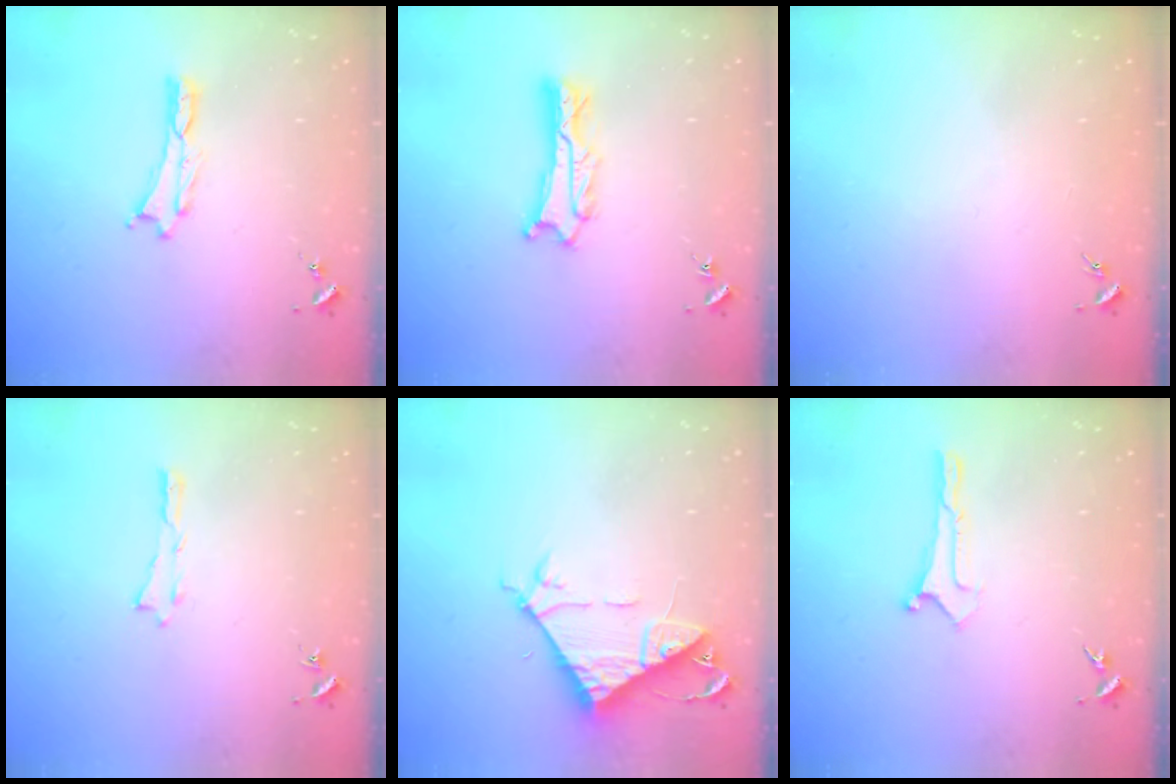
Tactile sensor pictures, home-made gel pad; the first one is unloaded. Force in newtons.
{"total": 2.2, "press": 2.2, "slide": 0.2}
{"total": 0.0}
{"total": 0.0}
{"total": 8.1, "press": 8.0, "slide": 0.7}
{"total": 0.0}